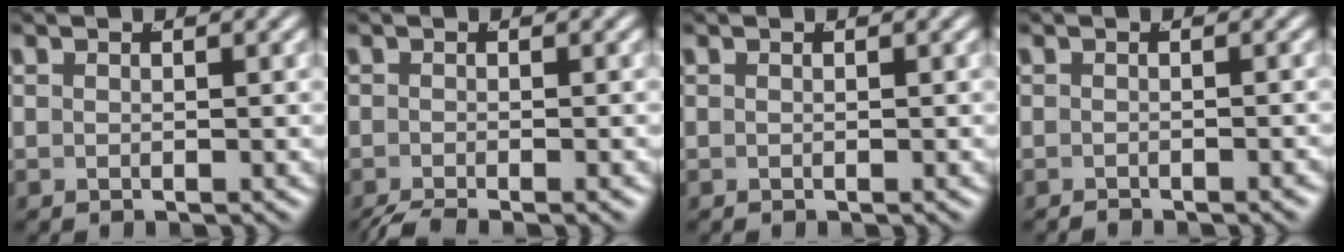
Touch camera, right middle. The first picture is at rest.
{"total": 2.4, "force": [-2.2, 0.2, 1.0], "torque": [-0.011, -0.009, -0.031]}
{"total": 0.0}
{"total": 1.0, "force": [-0.9, -0.5, 0.0], "torque": [0.003, -0.004, -0.015]}